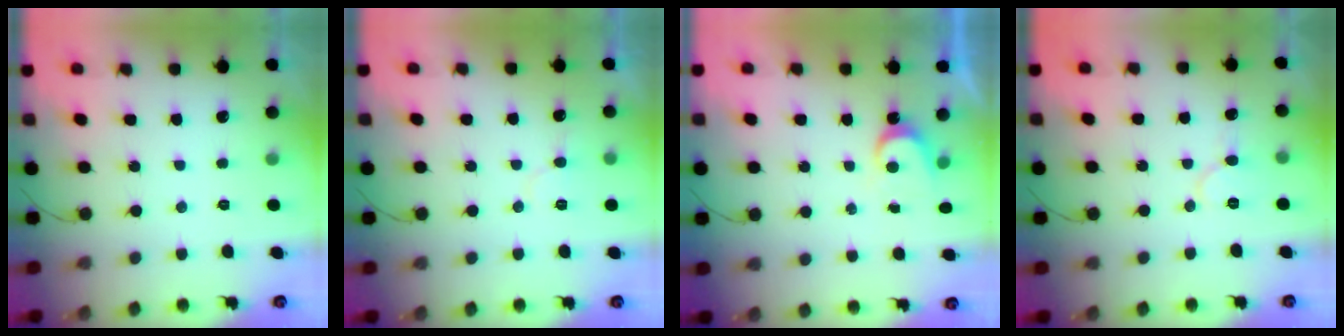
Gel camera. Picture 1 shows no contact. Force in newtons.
{"total": 6.0, "press": 6.0, "slide": 0.5}
{"total": 3.7, "press": 3.6, "slide": 0.3}
{"total": 5.8, "press": 5.8, "slide": 0.2}